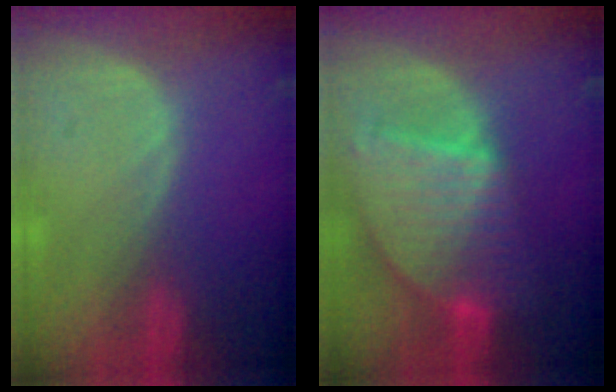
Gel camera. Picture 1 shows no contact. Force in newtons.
{"total": 9.6, "press": 8.3, "slide": 4.8}